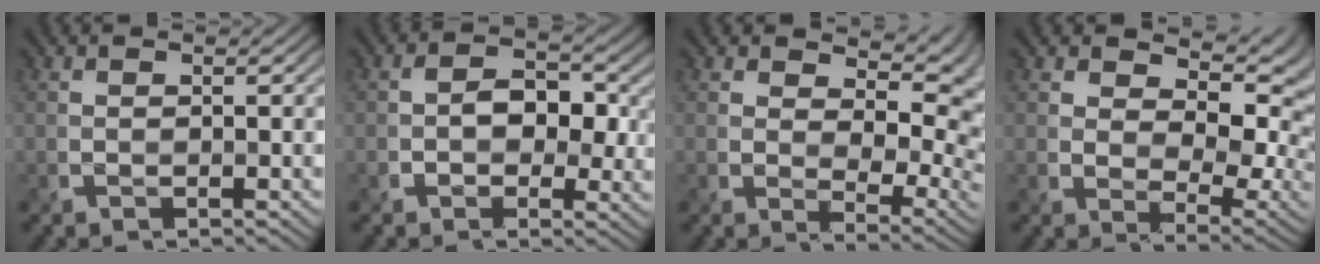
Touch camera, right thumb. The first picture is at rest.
{"total": 5.2, "force": [0.0, 4.0, 3.4], "torque": [-0.048, -0.006, -0.004]}
{"total": 9.5, "force": [4.6, 5.1, 6.6], "torque": [-0.103, -0.014, 0.085]}
{"total": 10.7, "force": [3.6, 6.8, 7.5], "torque": [-0.115, -0.015, 0.073]}